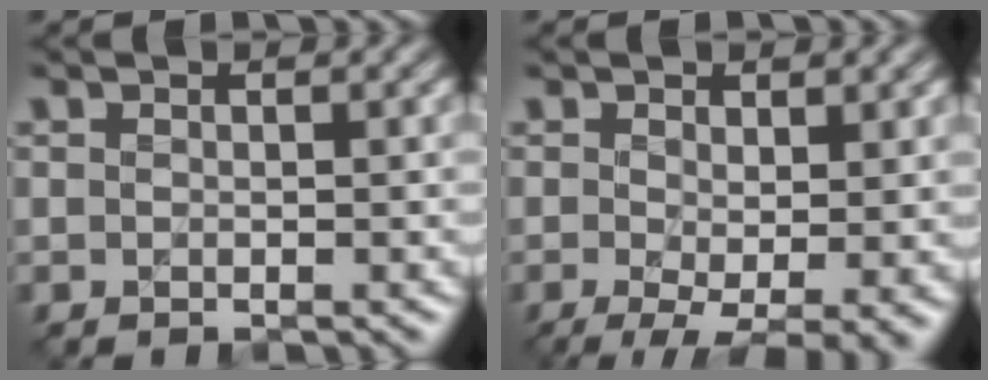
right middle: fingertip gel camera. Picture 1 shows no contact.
{"total": 5.1, "force": [-1.2, 1.8, 4.5], "torque": [-0.082, -0.012, -0.014]}